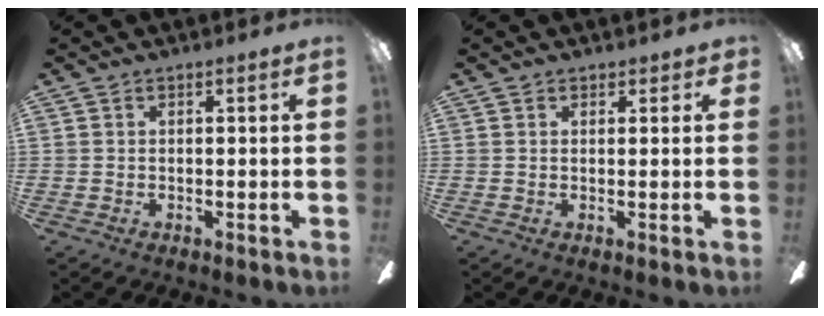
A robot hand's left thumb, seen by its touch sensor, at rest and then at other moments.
{"total": 1.2, "force": [0.8, 0.9, 0.2], "torque": [0.003, -0.001, 0.014]}